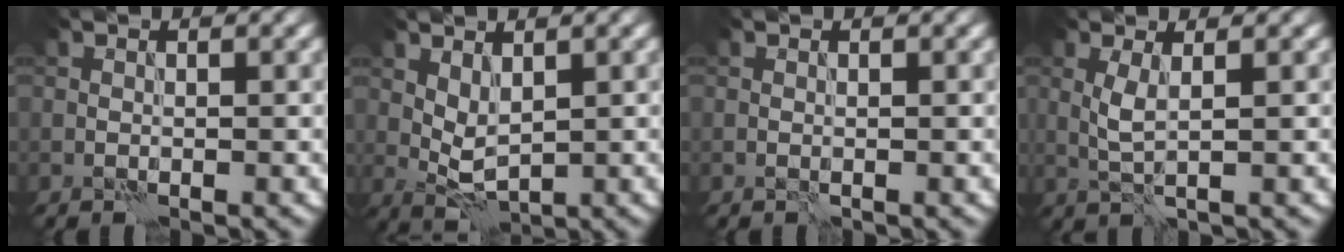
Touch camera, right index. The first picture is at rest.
{"total": 2.6, "force": [1.1, 1.3, 2.0], "torque": [-0.044, -0.004, 0.024]}
{"total": 0.0}
{"total": 1.9, "force": [0.4, 0.3, 1.8], "torque": [-0.044, 0.002, 0.010]}